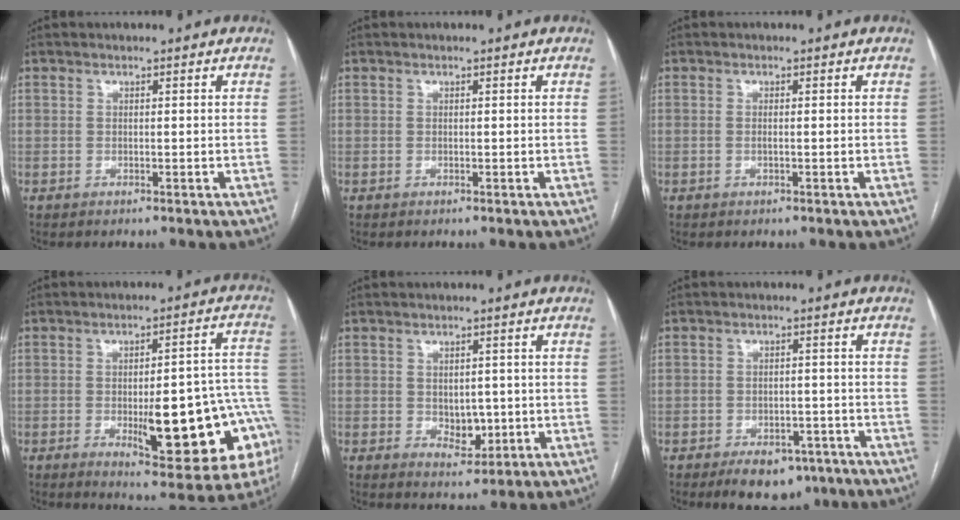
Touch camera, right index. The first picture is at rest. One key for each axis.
{"total": 0.0}
{"total": 0.9, "fx": -0.2, "fy": 0.1, "fz": 0.9, "tx": -0.019, "ty": -0.001, "tz": 0.000}
{"total": 20.4, "fx": -5.3, "fy": 5.3, "fz": 19.0, "tx": -0.160, "ty": 0.026, "tz": -0.048}
{"total": 4.2, "fx": -0.4, "fy": 2.9, "fz": 3.1, "tx": -0.040, "ty": 0.000, "tz": 0.006}
{"total": 7.9, "fx": -5.5, "fy": 4.3, "fz": 3.7, "tx": -0.044, "ty": 0.008, "tz": -0.073}